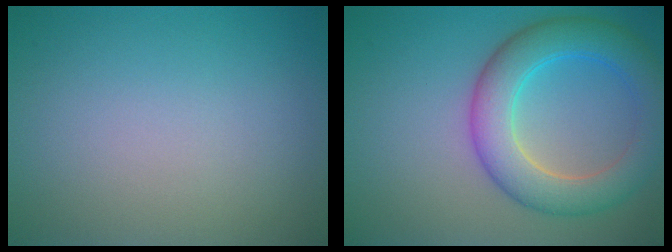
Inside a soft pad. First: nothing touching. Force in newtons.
{"total": 6.6, "press": 6.6, "slide": 0.2}